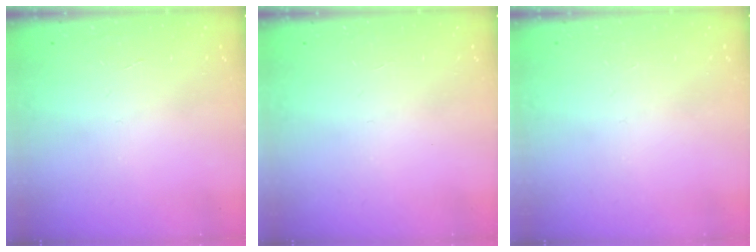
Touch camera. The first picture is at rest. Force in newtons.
{"total": 0.0}
{"total": 1.9, "press": 1.9, "slide": 0.3}